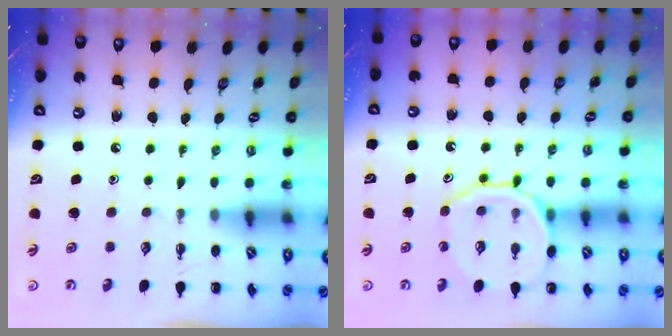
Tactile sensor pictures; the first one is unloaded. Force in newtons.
{"total": 12.8, "press": 12.7, "slide": 1.6}